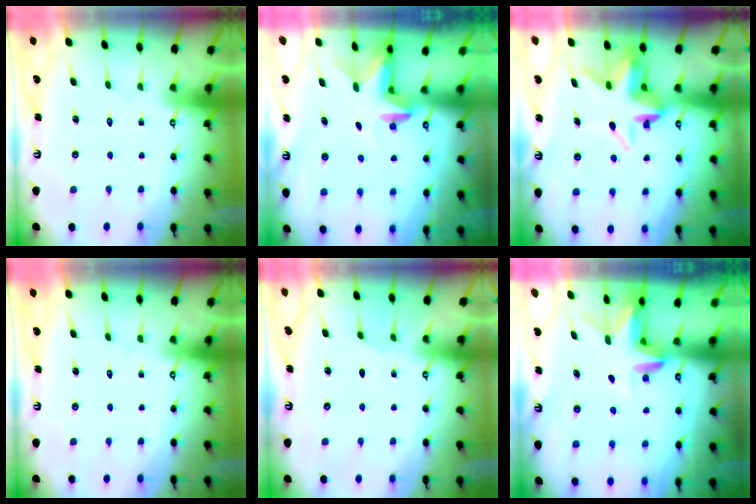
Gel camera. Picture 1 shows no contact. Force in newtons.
{"total": 2.5, "press": 2.5, "slide": 0.4}
{"total": 8.3, "press": 8.1, "slide": 1.3}
{"total": 0.0}
{"total": 2.3, "press": 2.2, "slide": 0.4}
{"total": 2.9, "press": 2.9, "slide": 0.2}